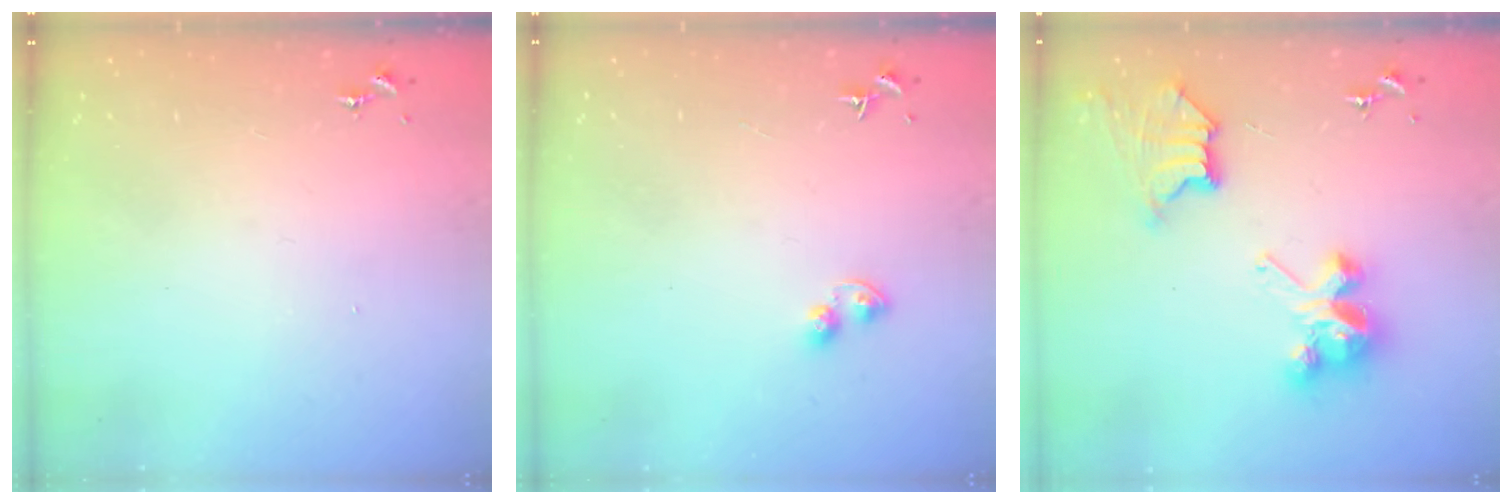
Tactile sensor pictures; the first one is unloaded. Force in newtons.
{"total": 3.9, "press": 3.8, "slide": 0.5}
{"total": 10.0, "press": 9.9, "slide": 0.6}